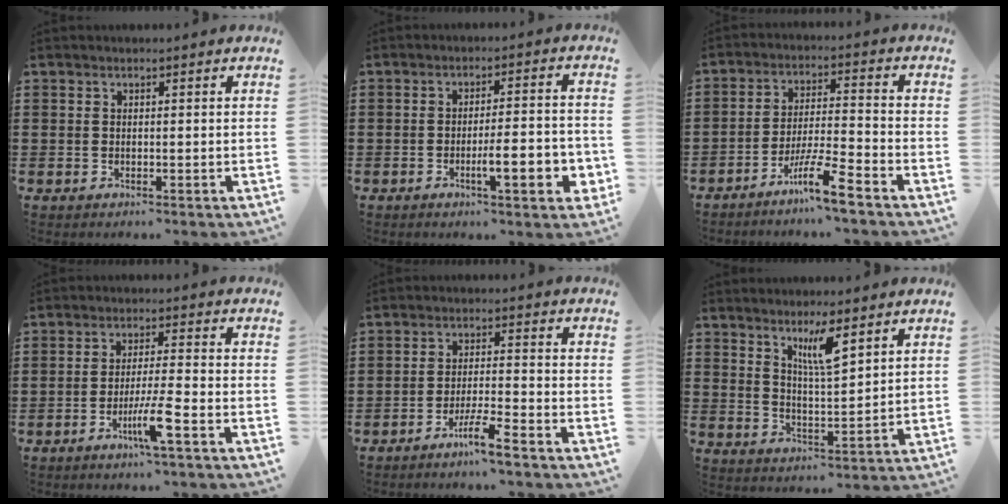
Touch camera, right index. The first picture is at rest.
{"total": 7.2, "force": [-2.5, 1.4, 6.6], "torque": [-0.097, -0.006, -0.041]}
{"total": 7.8, "force": [-5.7, 0.1, 5.3], "torque": [-0.105, -0.003, -0.109]}
{"total": 5.9, "force": [-3.0, -0.2, 5.1], "torque": [-0.096, -0.014, -0.055]}
{"total": 5.2, "force": [-4.0, -0.2, 3.4], "torque": [-0.070, -0.007, -0.075]}
{"total": 5.5, "force": [3.6, 0.7, 4.1], "torque": [-0.074, -0.006, 0.058]}